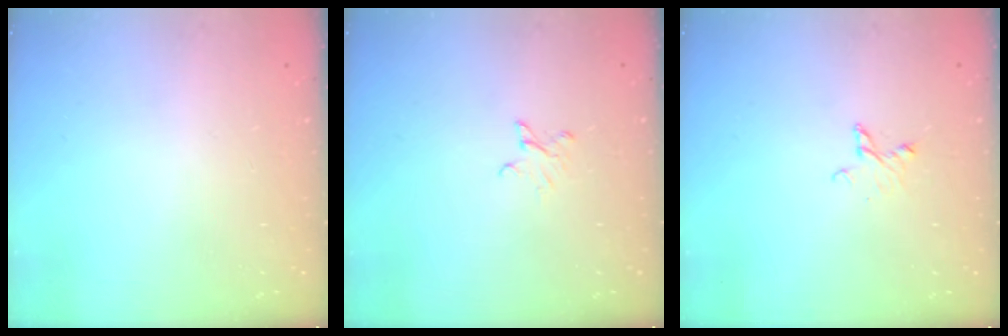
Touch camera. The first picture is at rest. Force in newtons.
{"total": 2.6, "press": 2.6, "slide": 0.3}
{"total": 3.7, "press": 3.7, "slide": 0.3}